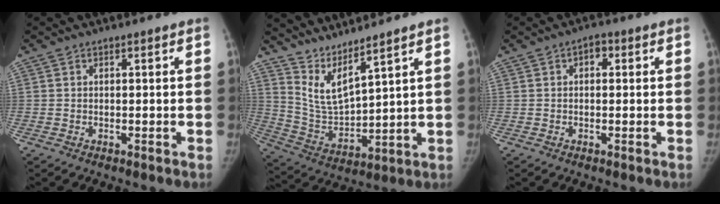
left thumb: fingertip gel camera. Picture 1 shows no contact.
{"total": 8.7, "force": [7.5, 0.6, 4.5], "torque": [-0.094, -0.068, 0.167]}
{"total": 2.3, "force": [0.5, 1.5, 1.6], "torque": [-0.008, 0.007, 0.001]}